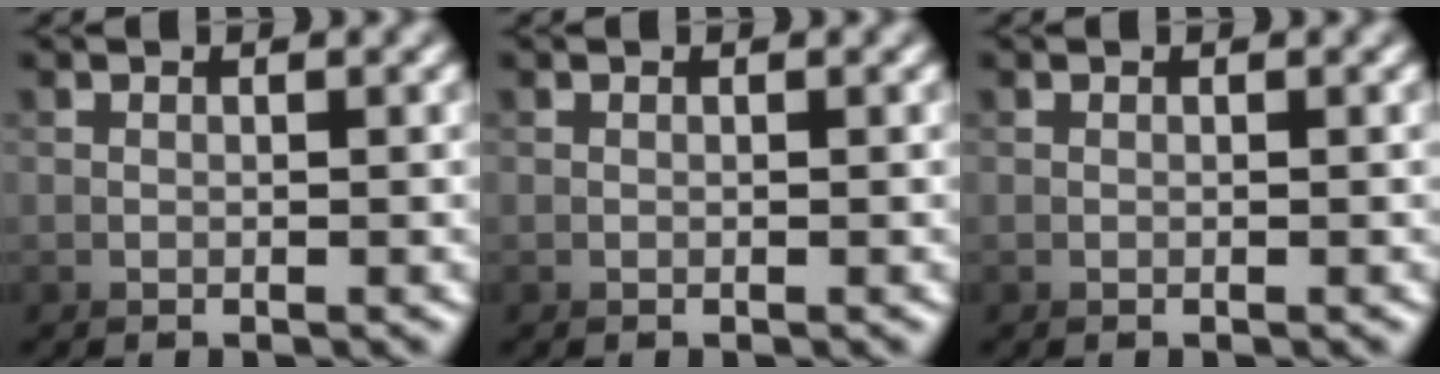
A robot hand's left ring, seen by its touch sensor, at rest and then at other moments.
{"total": 0.0}
{"total": 0.0}